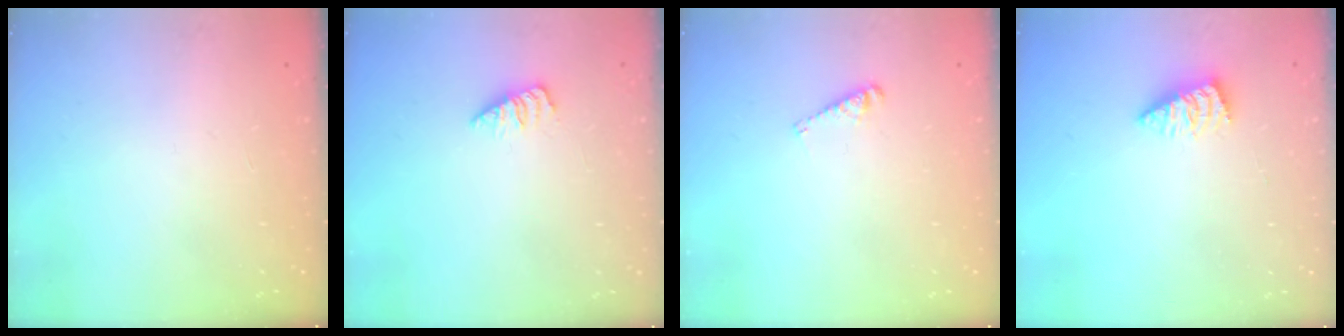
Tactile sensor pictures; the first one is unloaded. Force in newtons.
{"total": 0.9, "press": 0.8, "slide": 0.3}
{"total": 3.0, "press": 3.0, "slide": 0.2}
{"total": 1.7, "press": 1.7, "slide": 0.1}